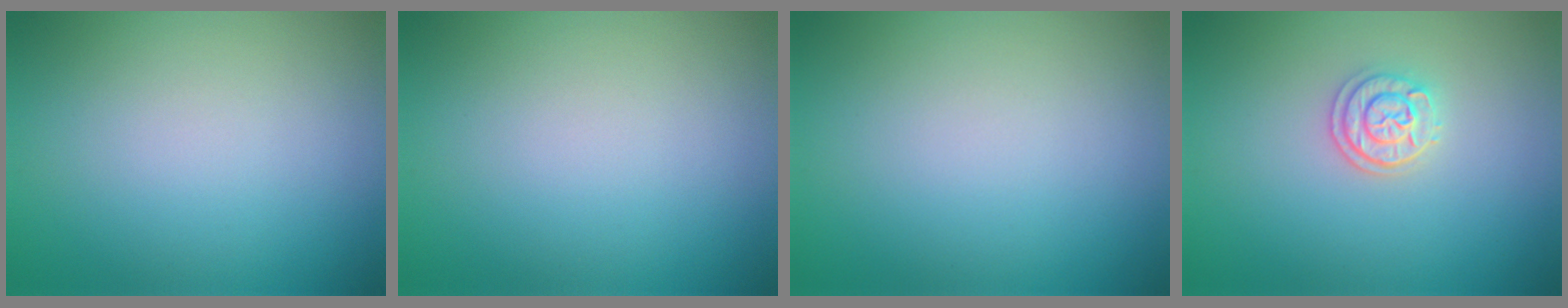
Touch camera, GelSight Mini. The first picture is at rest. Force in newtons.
{"total": 0.0}
{"total": 0.0}
{"total": 2.2, "press": 2.1, "slide": 0.9}